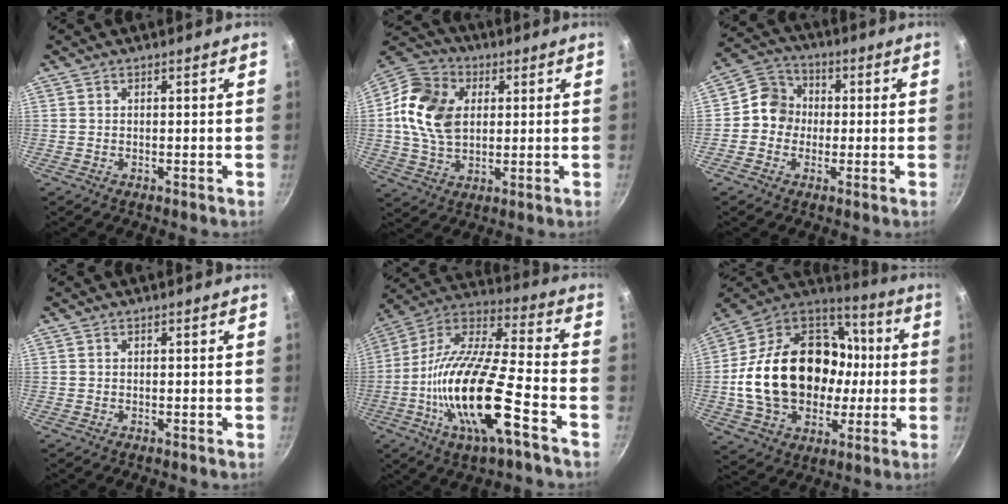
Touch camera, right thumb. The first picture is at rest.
{"total": 14.8, "force": [2.5, 10.7, 9.9], "torque": [-0.166, 0.006, 0.032]}
{"total": 7.6, "force": [-0.4, 7.0, 3.0], "torque": [-0.016, 0.019, -0.030]}
{"total": 0.0}
{"total": 22.3, "force": [-8.0, 6.4, 19.8], "torque": [-0.366, 0.029, -0.164]}
{"total": 29.3, "force": [-0.7, 21.8, 19.7], "torque": [-0.329, 0.048, 0.001]}